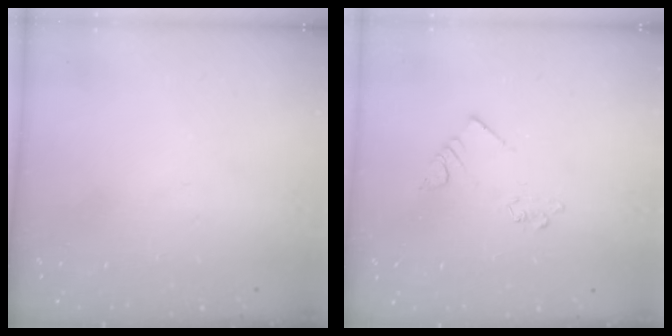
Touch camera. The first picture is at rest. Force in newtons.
{"total": 1.7, "press": 1.6, "slide": 0.2}